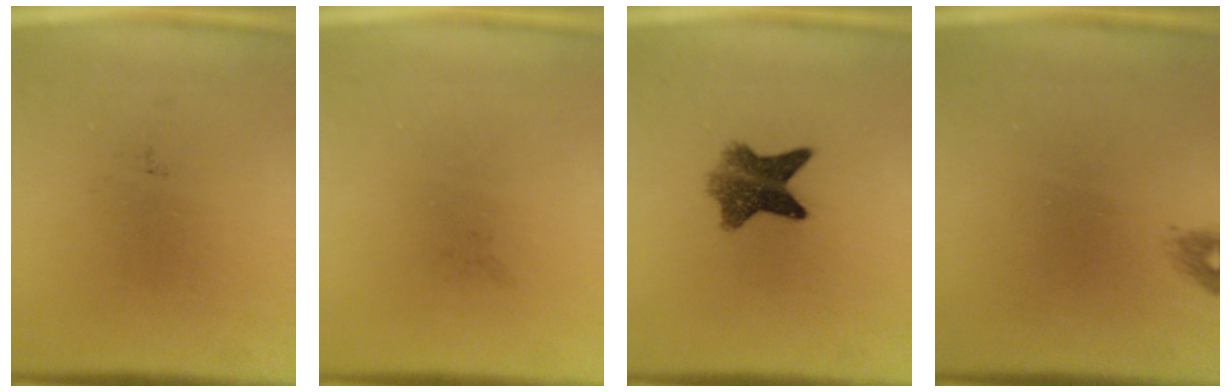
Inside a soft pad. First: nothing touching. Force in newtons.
{"total": 0.0}
{"total": 6.9}
{"total": 0.9}